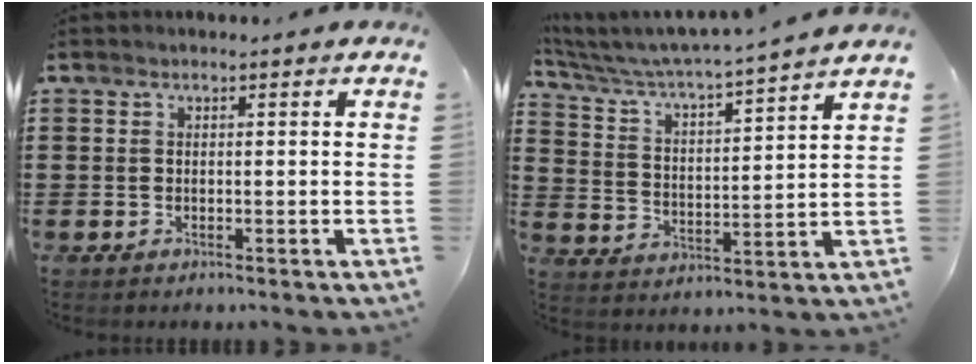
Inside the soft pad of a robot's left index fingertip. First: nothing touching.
{"total": 3.7, "force": [3.5, -0.5, 1.0], "torque": [-0.044, -0.037, 0.047]}